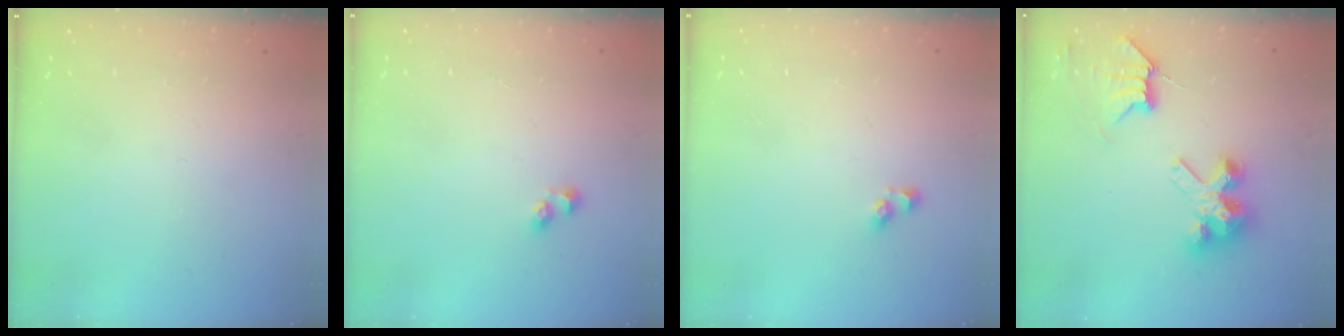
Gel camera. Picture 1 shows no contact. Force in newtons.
{"total": 3.0, "press": 2.7, "slide": 1.3}
{"total": 4.0, "press": 3.7, "slide": 1.6}
{"total": 7.4, "press": 7.4, "slide": 0.2}